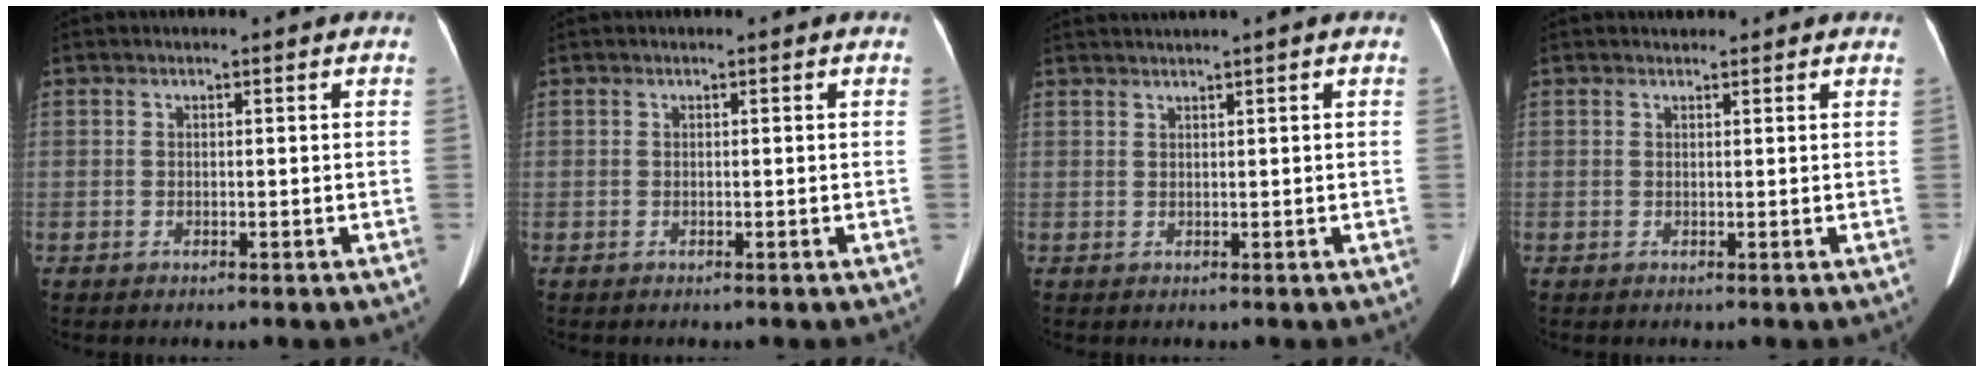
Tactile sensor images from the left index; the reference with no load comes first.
{"total": 0.0}
{"total": 2.3, "force": [1.8, -0.8, 1.1], "torque": [-0.021, 0.015, 0.041]}
{"total": 1.5, "force": [1.2, 0.9, 0.2], "torque": [0.002, 0.017, 0.015]}